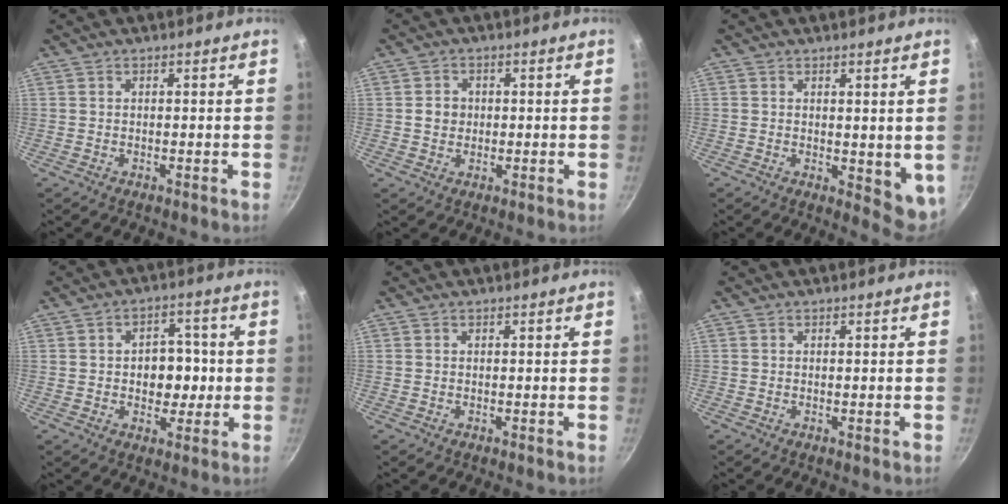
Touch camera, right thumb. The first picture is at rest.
{"total": 3.0, "force": [0.1, 2.7, 1.3], "torque": [-0.006, 0.005, -0.001]}
{"total": 6.0, "force": [0.9, 3.2, 5.0], "torque": [-0.055, -0.014, 0.017]}
{"total": 7.8, "force": [-0.2, 5.8, 5.2], "torque": [-0.032, 0.007, -0.006]}
{"total": 0.0}
{"total": 0.0}